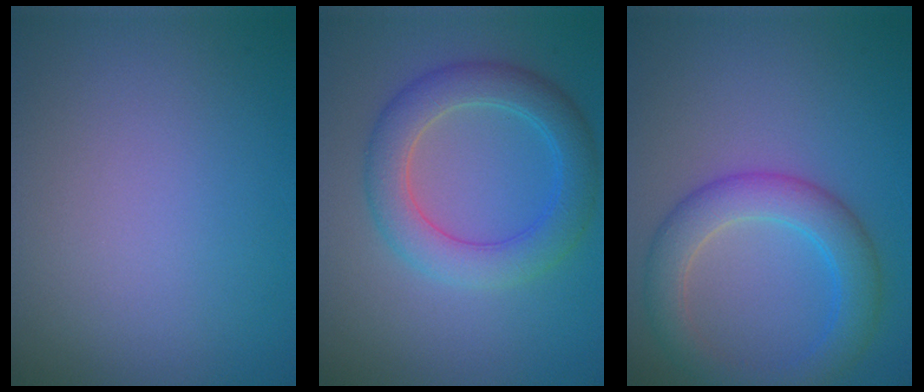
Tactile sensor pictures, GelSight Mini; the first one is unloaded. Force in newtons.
{"total": 5.0, "press": 5.0, "slide": 0.2}
{"total": 4.9, "press": 4.9, "slide": 0.1}